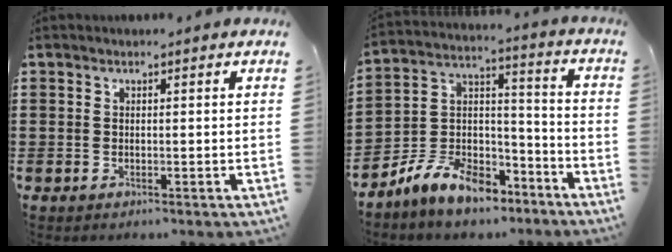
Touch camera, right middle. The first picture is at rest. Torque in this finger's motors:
{"motor_torque": [2.14, 0.00, 0.22, 0.18]}